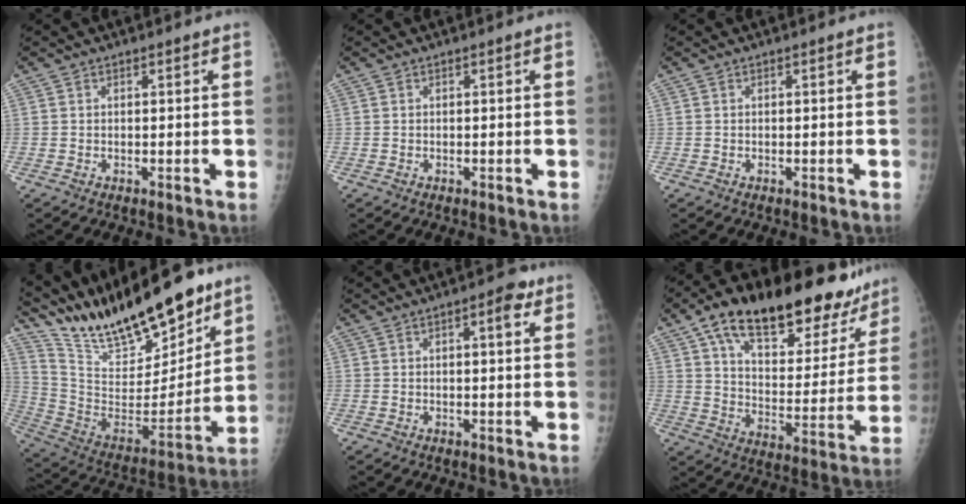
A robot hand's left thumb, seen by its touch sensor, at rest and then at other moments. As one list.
[{"total": 0.0}, {"total": 0.0}, {"total": 26.3, "force": [21.1, 7.4, 13.8], "torque": [-0.200, -0.090, 0.367]}, {"total": 3.8, "force": [1.6, 1.3, 3.2], "torque": [-0.040, 0.002, 0.016]}, {"total": 28.3, "force": [19.4, 12.6, 16.4], "torque": [-0.216, -0.046, 0.294]}]